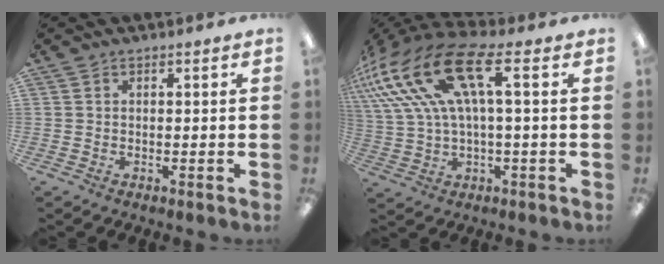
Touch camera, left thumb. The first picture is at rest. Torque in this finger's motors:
{"motor_torque": [2.12, 2.88, 2.05, -0.72, 0.74]}